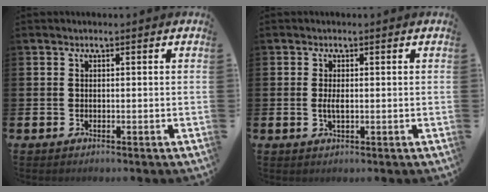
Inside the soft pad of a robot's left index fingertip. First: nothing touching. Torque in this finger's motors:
{"motor_torque": [0.51, -0.10, 0.08, 0.09]}